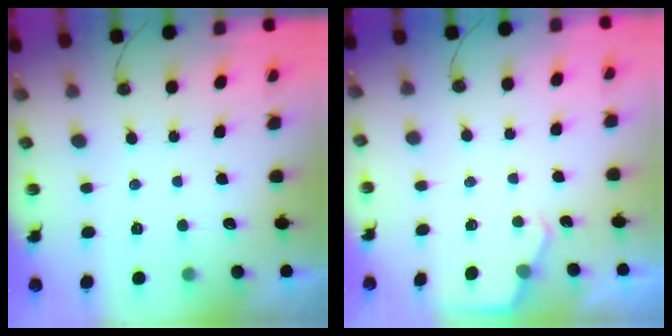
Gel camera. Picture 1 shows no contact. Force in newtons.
{"total": 3.0, "press": 3.0, "slide": 0.4}